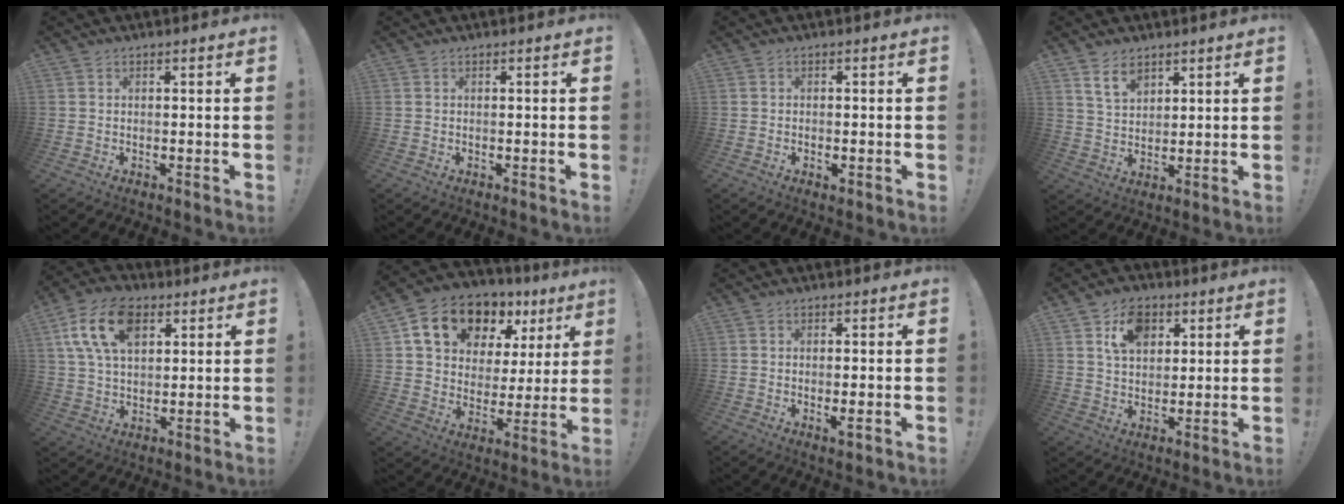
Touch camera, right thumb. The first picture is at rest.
{"total": 0.0}
{"total": 1.0, "force": [-0.5, 0.7, 0.6], "torque": [-0.012, 0.005, -0.008]}
{"total": 7.2, "force": [4.8, 4.1, 3.4], "torque": [-0.053, -0.023, 0.090]}
{"total": 15.9, "force": [6.5, 9.8, 10.7], "torque": [-0.193, -0.011, 0.121]}
{"total": 15.9, "force": [9.7, 10.1, 7.4], "torque": [-0.119, -0.055, 0.182]}
{"total": 2.7, "force": [-0.3, 0.1, 2.7], "torque": [-0.036, -0.007, -0.005]}
{"total": 10.1, "force": [4.9, 7.3, 4.9], "torque": [-0.071, -0.015, 0.093]}